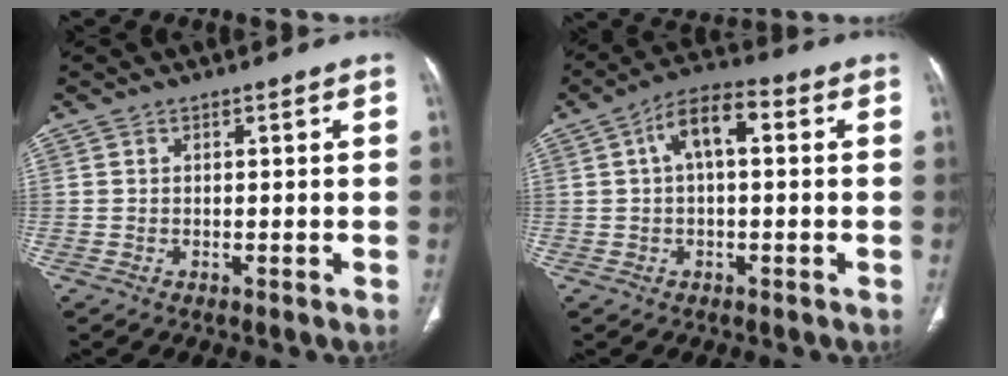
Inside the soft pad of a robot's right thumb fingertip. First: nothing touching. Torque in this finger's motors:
{"motor_torque": [1.46, 3.21, 1.05, -0.33, 0.05]}